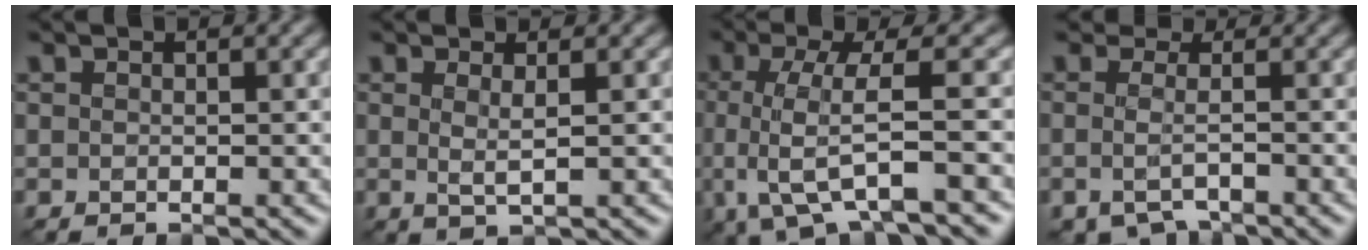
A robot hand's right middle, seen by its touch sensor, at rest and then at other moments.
{"total": 1.3, "force": [0.3, 0.0, 1.2], "torque": [-0.025, -0.005, 0.006]}
{"total": 6.1, "force": [-1.1, 1.4, 5.8], "torque": [-0.112, -0.006, -0.024]}
{"total": 3.0, "force": [-1.4, 2.1, 1.6], "torque": [-0.009, 0.002, -0.025]}